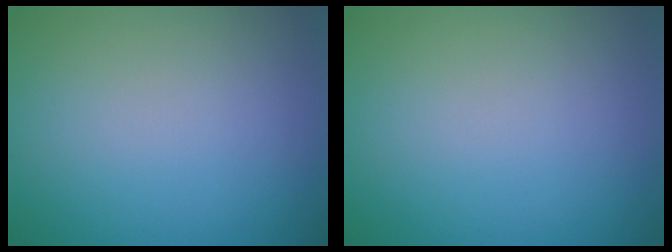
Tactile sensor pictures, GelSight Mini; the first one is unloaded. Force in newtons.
{"total": 0.0}